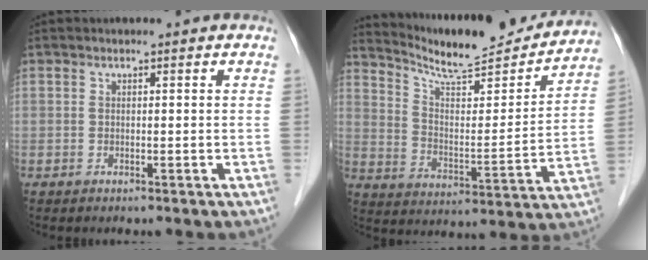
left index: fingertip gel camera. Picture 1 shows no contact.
{"total": 18.1, "force": [17.1, 1.8, 5.6], "torque": [-0.098, -0.028, 0.254]}